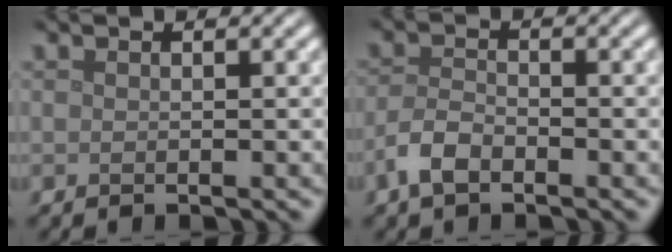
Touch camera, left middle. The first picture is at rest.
{"total": 2.6, "force": [-1.6, 1.2, 1.7], "torque": [-0.035, 0.003, -0.039]}